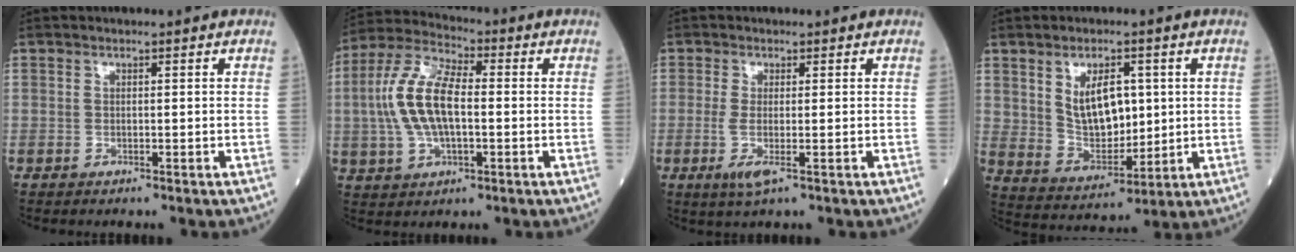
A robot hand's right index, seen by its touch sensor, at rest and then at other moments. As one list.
[{"total": 11.7, "force": [-0.2, 4.9, 10.7], "torque": [-0.240, 0.017, -0.005]}, {"total": 3.5, "force": [-1.3, 0.3, 3.2], "torque": [-0.066, -0.011, -0.024]}, {"total": 9.3, "force": [2.4, 5.0, 7.5], "torque": [-0.139, 0.003, 0.058]}]